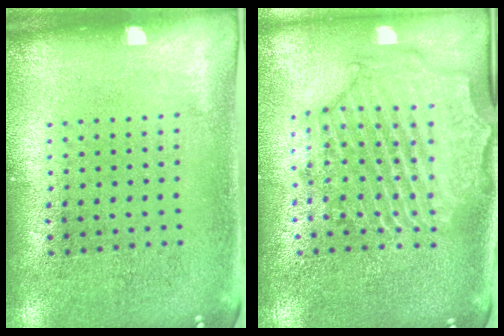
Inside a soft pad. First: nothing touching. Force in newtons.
{"total": 2.3, "press": 2.2, "slide": 0.8}